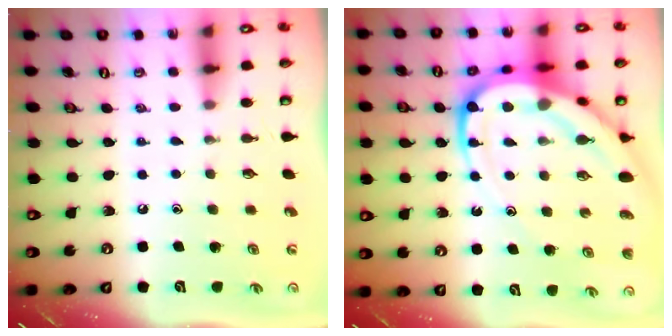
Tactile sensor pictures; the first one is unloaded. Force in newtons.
{"total": 18.5, "press": 18.4, "slide": 1.8}